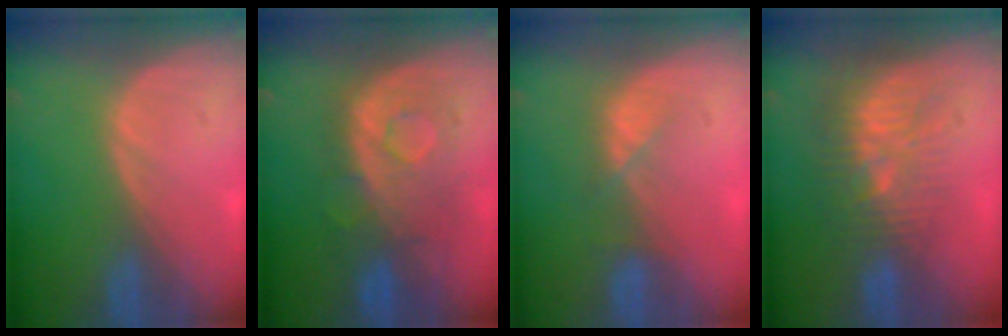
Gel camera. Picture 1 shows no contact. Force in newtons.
{"total": 9.1, "press": 8.6, "slide": 3.0}
{"total": 2.6, "press": 2.5, "slide": 0.8}
{"total": 10.2, "press": 8.8, "slide": 5.0}